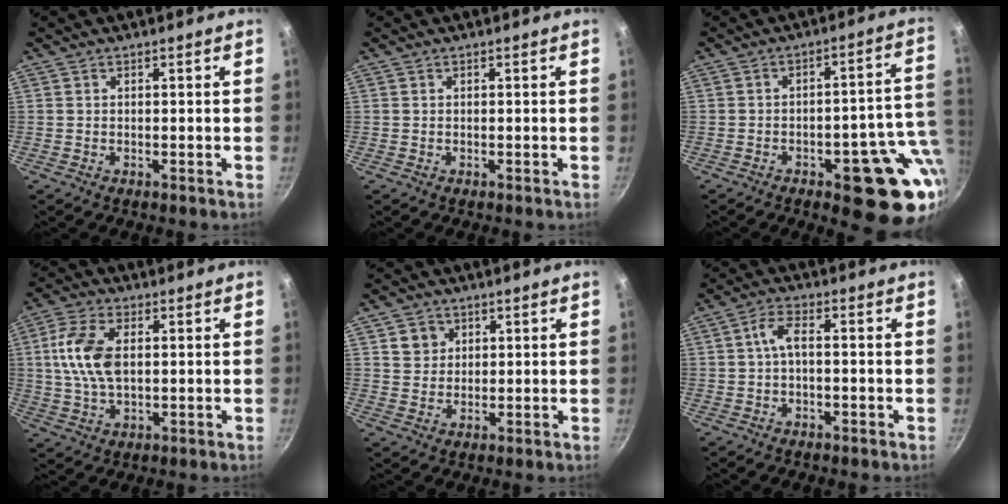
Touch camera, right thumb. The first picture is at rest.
{"total": 0.0}
{"total": 17.8, "force": [-4.2, 7.5, 15.6], "torque": [-0.134, 0.020, -0.048]}
{"total": 10.4, "force": [1.5, 5.8, 8.4], "torque": [-0.163, 0.009, 0.025]}
{"total": 4.2, "force": [1.6, 3.7, 1.0], "torque": [0.008, 0.003, 0.028]}
{"total": 4.0, "force": [-0.7, 1.7, 3.5], "torque": [-0.071, 0.020, -0.016]}